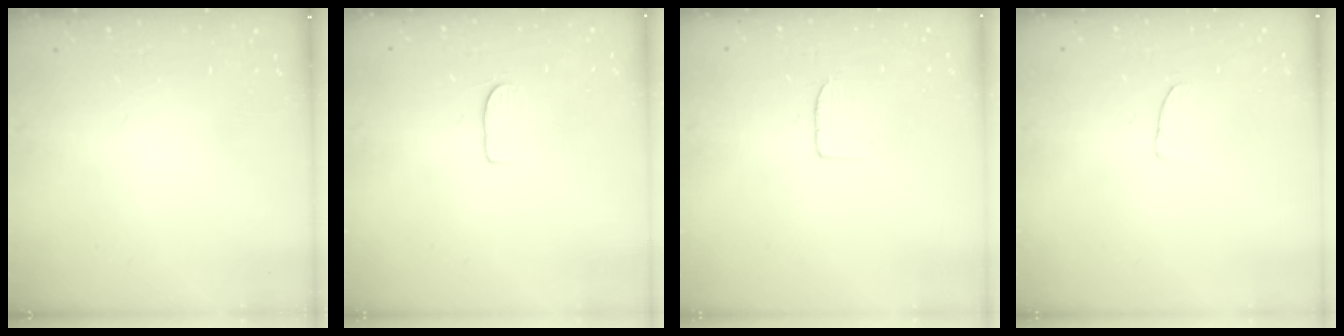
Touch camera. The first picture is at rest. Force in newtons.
{"total": 4.9, "press": 4.9, "slide": 0.3}
{"total": 3.7, "press": 3.7, "slide": 0.2}
{"total": 3.1, "press": 3.1, "slide": 0.2}